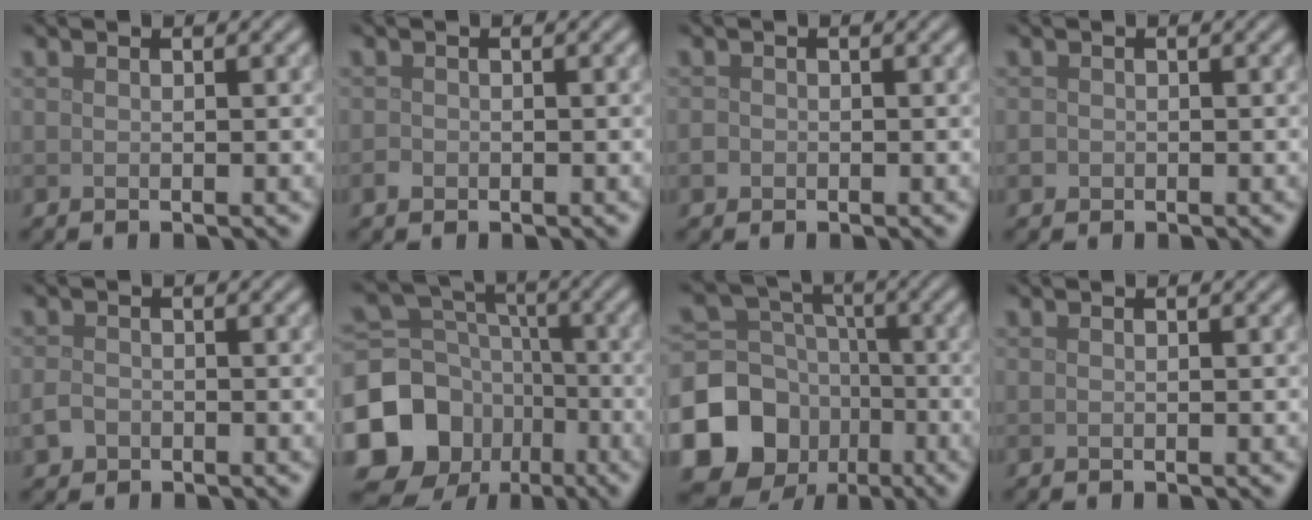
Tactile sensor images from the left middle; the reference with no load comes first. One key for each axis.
{"total": 0.7, "fx": -0.3, "fy": 0.6, "fz": 0.2, "tx": -0.003, "ty": -0.002, "tz": -0.008}
{"total": 0.8, "fx": -0.3, "fy": 0.7, "fz": 0.2, "tx": 0.000, "ty": -0.003, "tz": -0.009}
{"total": 0.7, "fx": -0.2, "fy": 0.6, "fz": 0.1, "tx": 0.002, "ty": -0.004, "tz": -0.006}
{"total": 1.3, "fx": -0.7, "fy": 1.0, "fz": 0.5, "tx": -0.010, "ty": -0.002, "tz": -0.016}
{"total": 14.4, "fx": -6.6, "fy": 11.9, "fz": 4.8, "tx": -0.131, "ty": -0.020, "tz": -0.128}
{"total": 11.7, "fx": -4.7, "fy": 9.9, "fz": 4.0, "tx": -0.103, "ty": -0.014, "tz": -0.099}
{"total": 0.0}